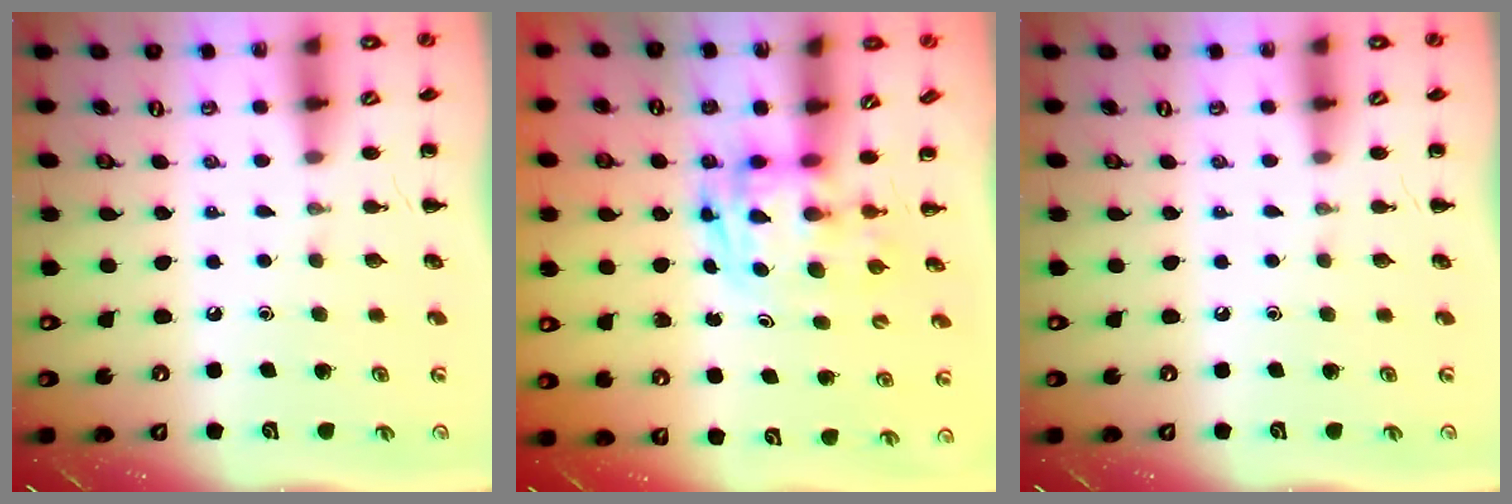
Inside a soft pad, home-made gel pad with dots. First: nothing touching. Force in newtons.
{"total": 2.8, "press": 2.8, "slide": 0.5}
{"total": 0.0}